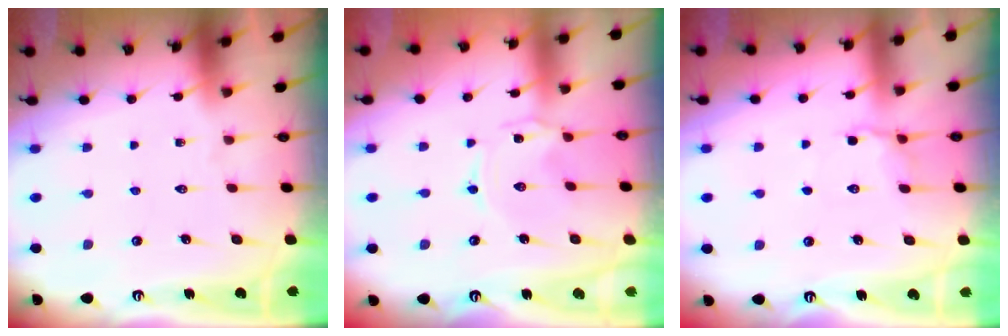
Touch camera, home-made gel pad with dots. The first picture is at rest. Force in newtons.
{"total": 0.0}
{"total": 5.7, "press": 5.3, "slide": 1.9}